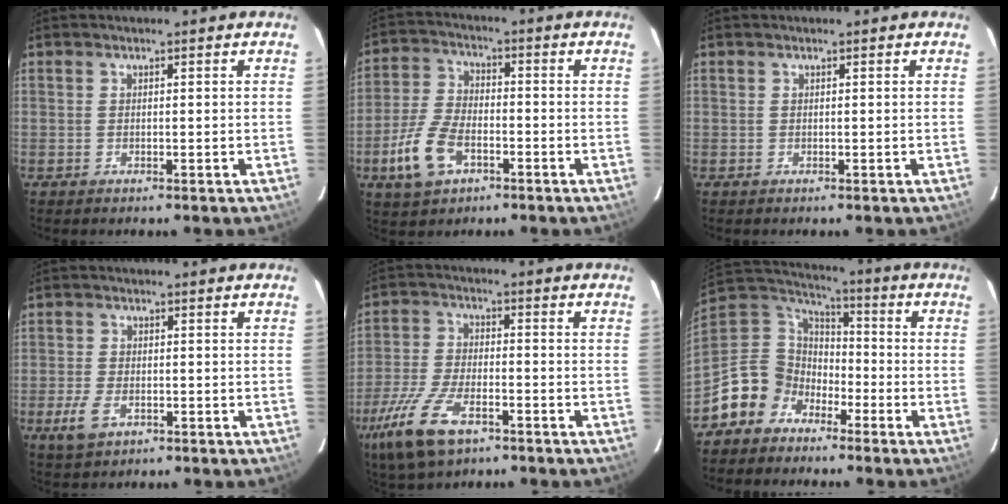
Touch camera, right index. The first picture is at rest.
{"total": 10.3, "force": [-4.7, 5.8, 7.2], "torque": [-0.168, 0.001, -0.085]}
{"total": 0.0}
{"total": 5.1, "force": [-2.3, 2.9, 3.5], "torque": [-0.086, -0.007, -0.039]}
{"total": 14.7, "force": [-8.6, 6.4, 10.1], "torque": [-0.233, -0.030, -0.164]}
{"total": 11.3, "force": [-7.1, 8.5, 2.0], "torque": [-0.064, 0.037, -0.144]}